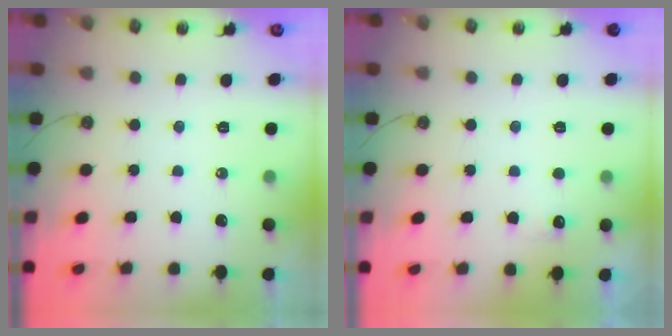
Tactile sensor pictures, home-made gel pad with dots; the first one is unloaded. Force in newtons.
{"total": 2.5, "press": 2.3, "slide": 0.9}